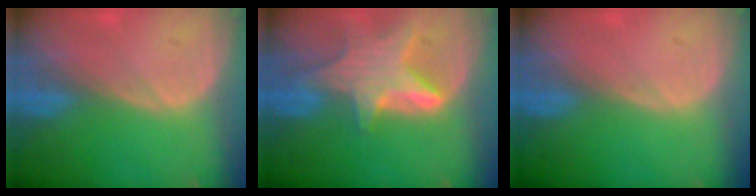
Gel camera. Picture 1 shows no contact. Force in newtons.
{"total": 7.9, "press": 7.2, "slide": 3.3}
{"total": 0.0}